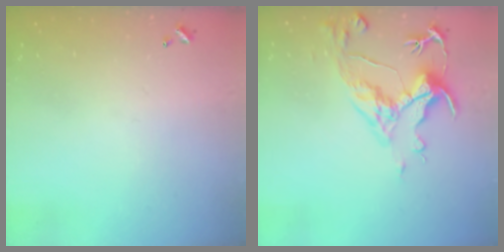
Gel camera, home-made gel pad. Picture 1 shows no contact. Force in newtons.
{"total": 9.1, "press": 8.9, "slide": 1.8}